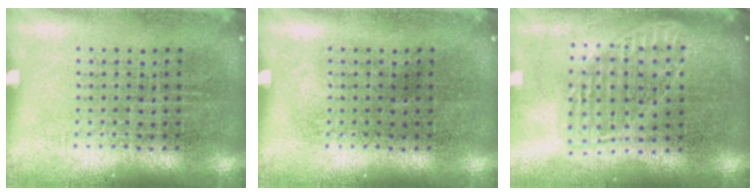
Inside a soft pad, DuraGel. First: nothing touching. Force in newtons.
{"total": 0.0}
{"total": 1.7, "press": 1.5, "slide": 0.9}